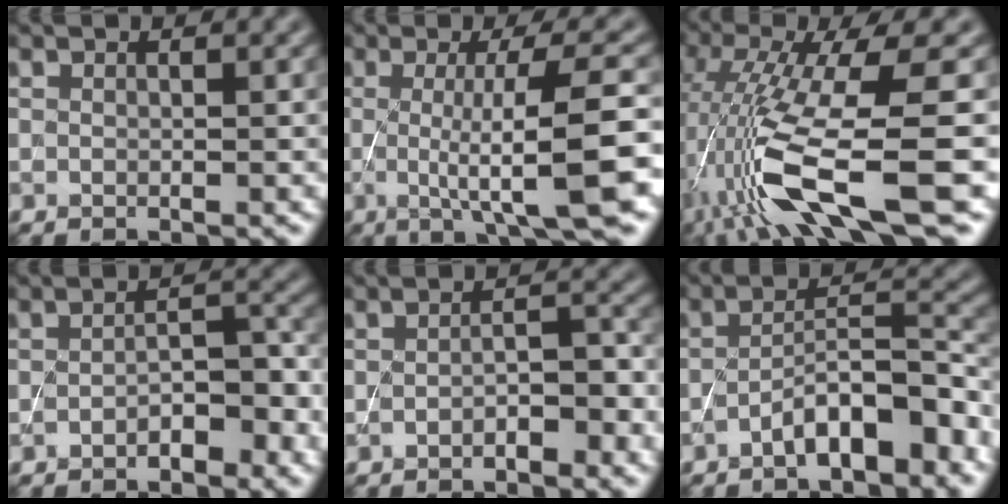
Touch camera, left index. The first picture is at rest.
{"total": 8.7, "force": [-0.9, 1.5, 8.5], "torque": [-0.118, -0.009, -0.011]}
{"total": 11.5, "force": [-3.6, 2.7, 10.6], "torque": [-0.213, -0.012, -0.057]}
{"total": 3.0, "force": [-1.7, 1.0, 2.2], "torque": [-0.038, 0.010, -0.025]}
{"total": 2.5, "force": [-1.4, 0.7, 2.0], "torque": [-0.037, 0.007, -0.022]}
{"total": 5.8, "force": [-3.3, 1.5, 4.5], "torque": [-0.080, 0.013, -0.055]}